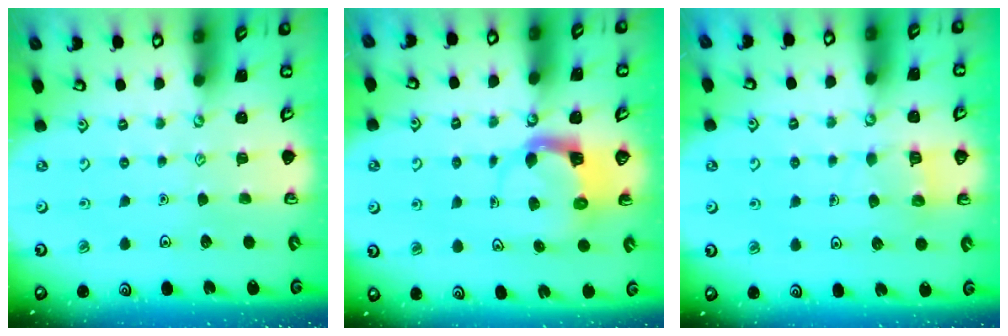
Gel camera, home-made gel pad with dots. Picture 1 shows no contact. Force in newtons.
{"total": 3.7, "press": 3.6, "slide": 0.6}
{"total": 5.1, "press": 5.1, "slide": 0.6}